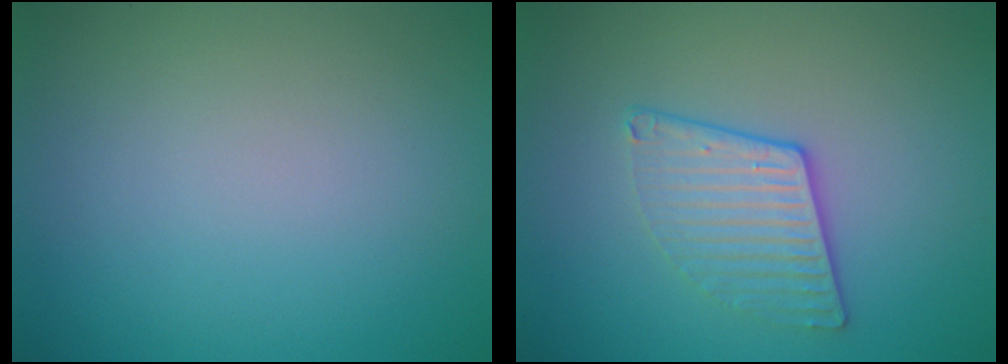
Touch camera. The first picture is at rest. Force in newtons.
{"total": 2.8, "press": 2.3, "slide": 1.6}